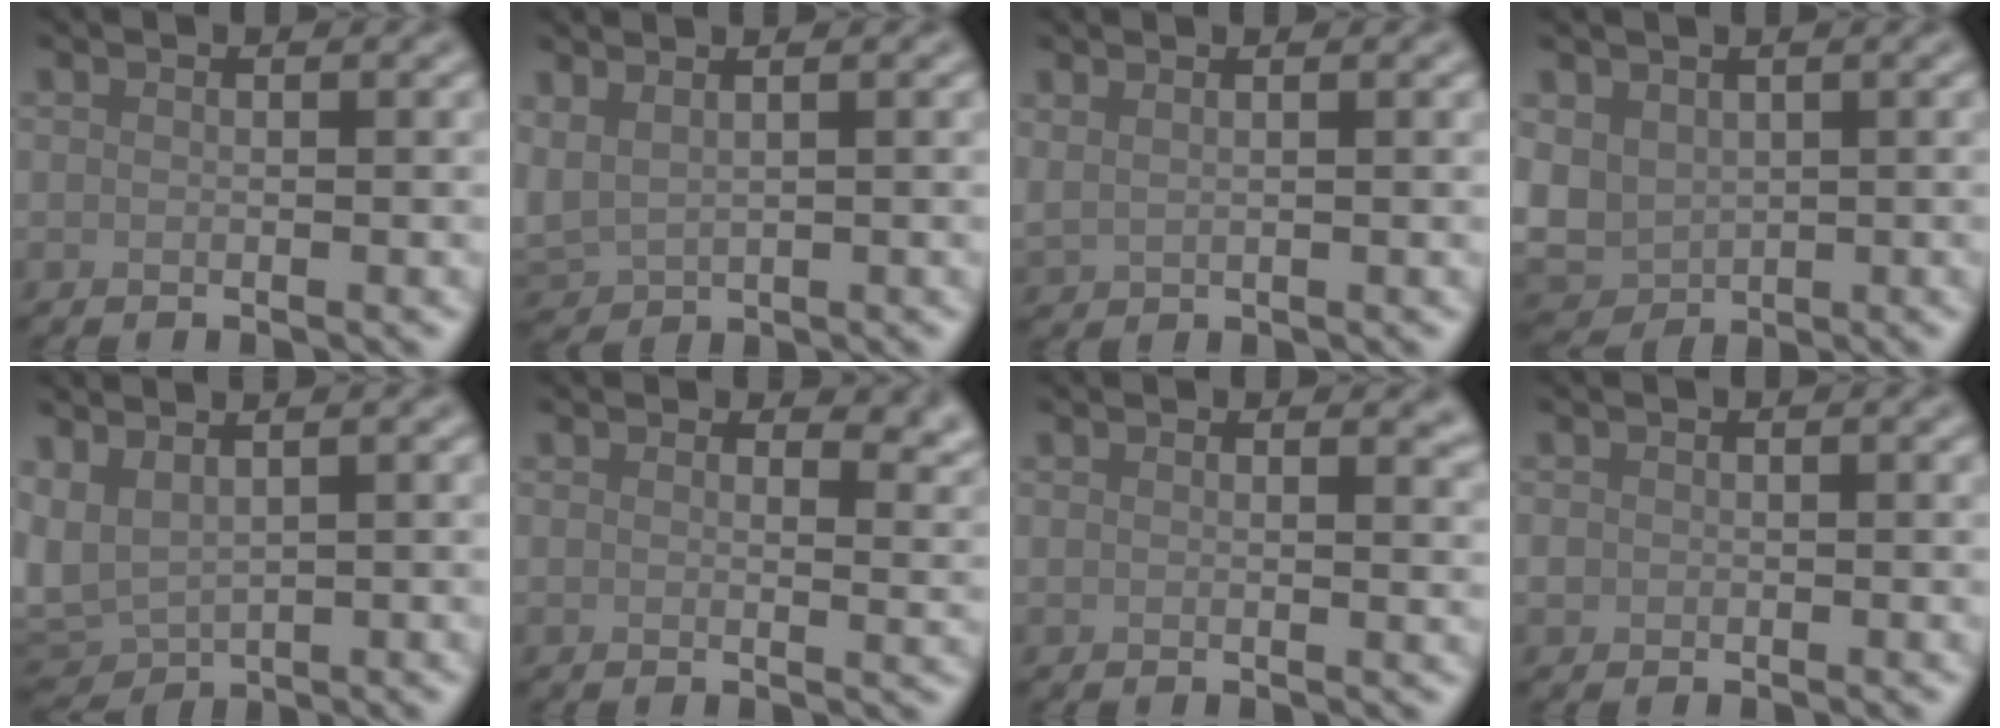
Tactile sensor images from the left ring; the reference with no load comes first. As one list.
[{"total": 2.1, "force": [1.3, 1.1, 1.3], "torque": [-0.042, 0.004, 0.032]}, {"total": 1.4, "force": [1.2, 0.4, 0.6], "torque": [-0.015, 0.000, 0.025]}, {"total": 4.4, "force": [0.4, 3.5, 2.6], "torque": [-0.067, -0.007, 0.005]}, {"total": 4.5, "force": [0.9, 2.7, 3.4], "torque": [-0.084, 0.001, 0.021]}, {"total": 3.6, "force": [2.6, 1.7, 1.7], "torque": [-0.025, -0.005, 0.034]}, {"total": 1.9, "force": [1.6, 0.6, 0.8], "torque": [-0.007, -0.002, 0.028]}, {"total": 0.7, "force": [0.0, 0.7, 0.1], "torque": [0.002, -0.002, -0.003]}]